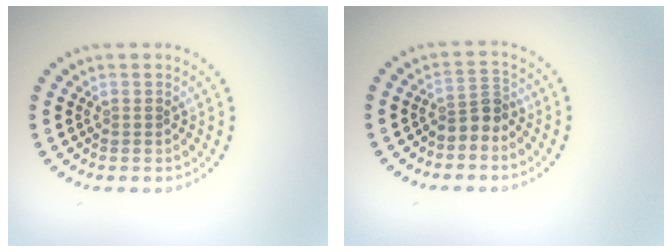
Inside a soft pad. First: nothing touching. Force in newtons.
{"total": 2.4, "press": 1.8, "slide": 1.6}